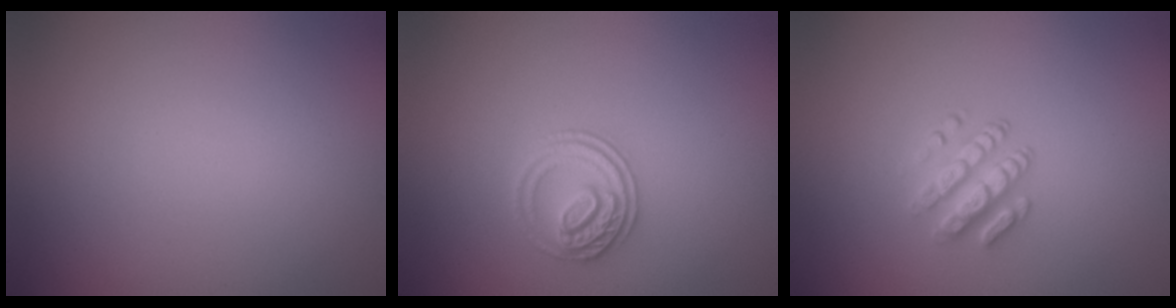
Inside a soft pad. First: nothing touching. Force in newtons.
{"total": 2.7, "press": 2.6, "slide": 0.7}
{"total": 2.9, "press": 2.5, "slide": 1.5}